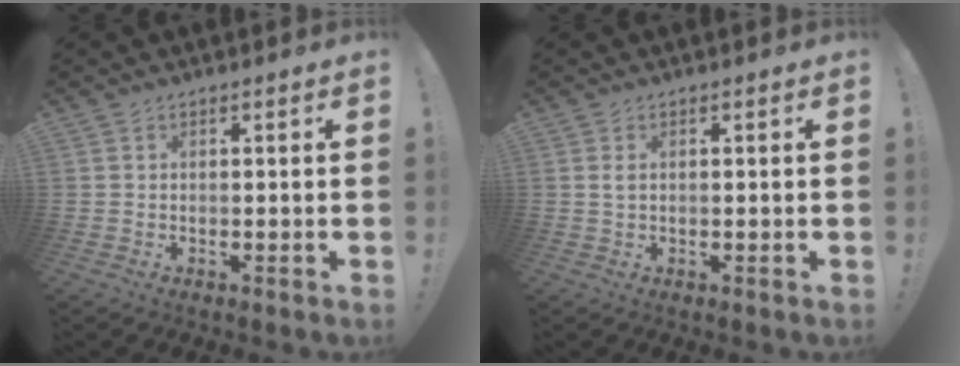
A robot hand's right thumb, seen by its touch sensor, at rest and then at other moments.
{"total": 1.3, "force": [0.6, 0.6, 1.0], "torque": [-0.014, 0.001, 0.008]}